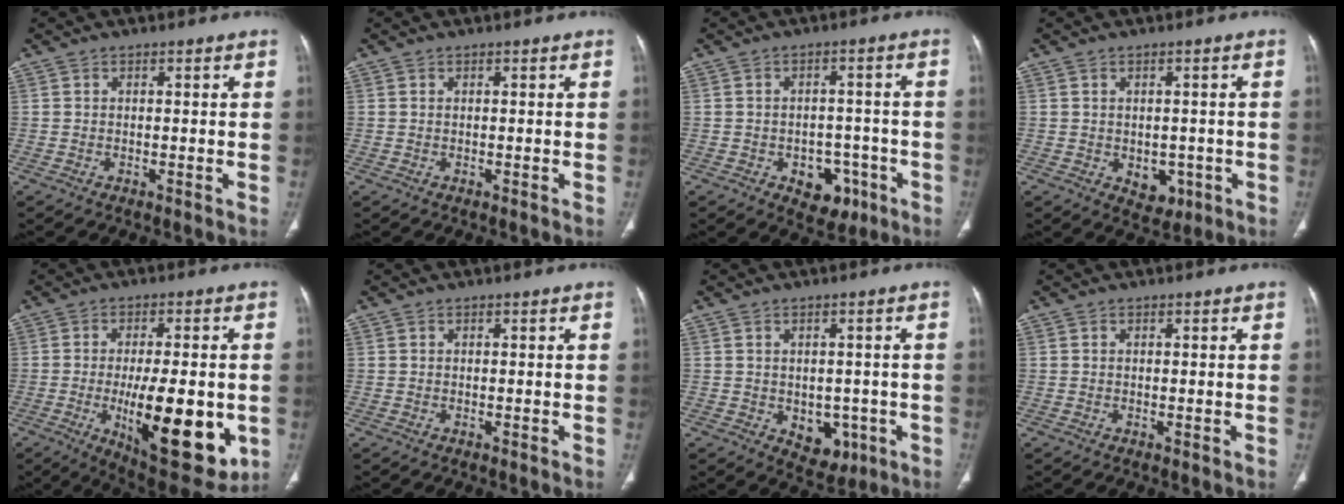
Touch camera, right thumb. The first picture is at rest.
{"total": 0.0}
{"total": 7.7, "force": [-3.4, 5.5, 4.1], "torque": [-0.019, 0.029, -0.037]}
{"total": 4.9, "force": [-1.2, 3.6, 3.1], "torque": [-0.021, 0.003, -0.002]}
{"total": 20.5, "force": [-4.4, 7.7, 18.5], "torque": [-0.249, -0.022, -0.044]}
{"total": 0.0}
{"total": 6.7, "force": [-1.7, 4.9, 4.2], "torque": [-0.026, 0.007, -0.006]}
{"total": 0.0}